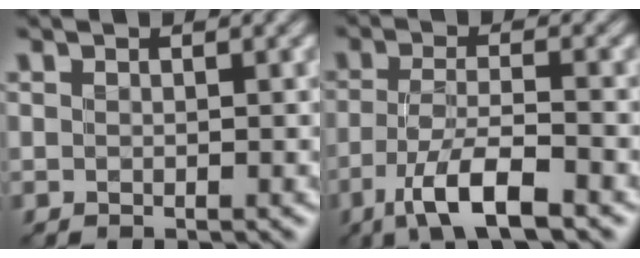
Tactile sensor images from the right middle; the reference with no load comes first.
{"total": 5.9, "force": [-3.6, 1.4, 4.6], "torque": [-0.088, -0.002, -0.069]}